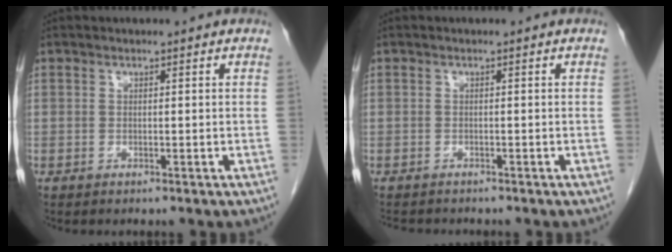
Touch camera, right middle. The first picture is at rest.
{"total": 4.2, "force": [-3.8, 1.0, 1.3], "torque": [-0.021, -0.010, -0.054]}